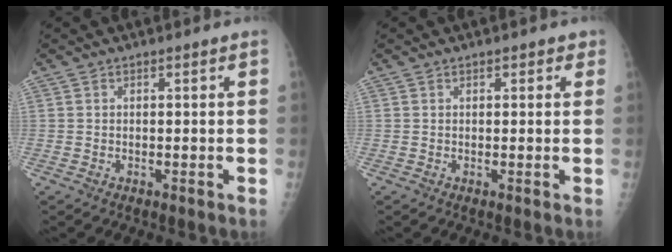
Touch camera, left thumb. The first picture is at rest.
{"total": 1.4, "force": [0.8, 0.9, 0.6], "torque": [0.009, 0.000, 0.004]}